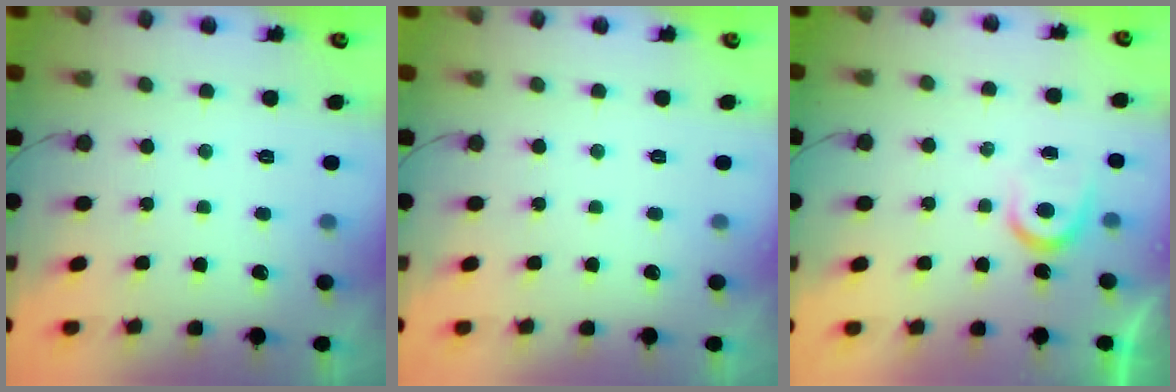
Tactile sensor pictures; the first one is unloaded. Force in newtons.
{"total": 0.0}
{"total": 4.4, "press": 4.3, "slide": 0.5}